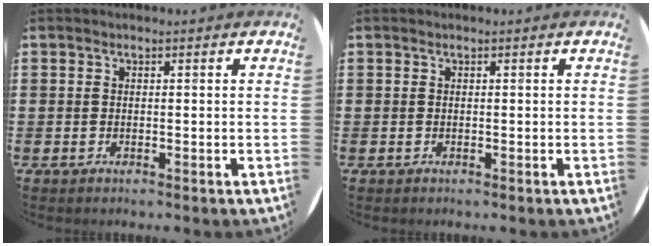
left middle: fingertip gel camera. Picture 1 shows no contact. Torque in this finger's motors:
{"motor_torque": [0.17, -0.06, -0.03, -0.01]}